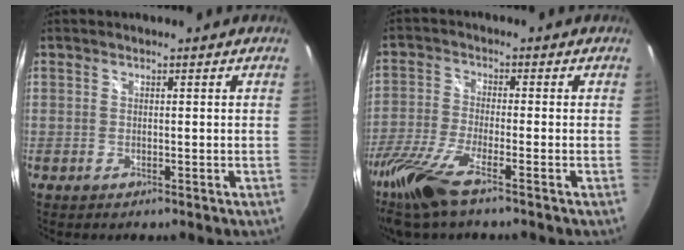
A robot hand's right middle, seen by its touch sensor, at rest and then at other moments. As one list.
[{"total": 11.5, "force": [-8.3, 1.2, 7.9], "torque": [-0.186, -0.041, -0.162]}]